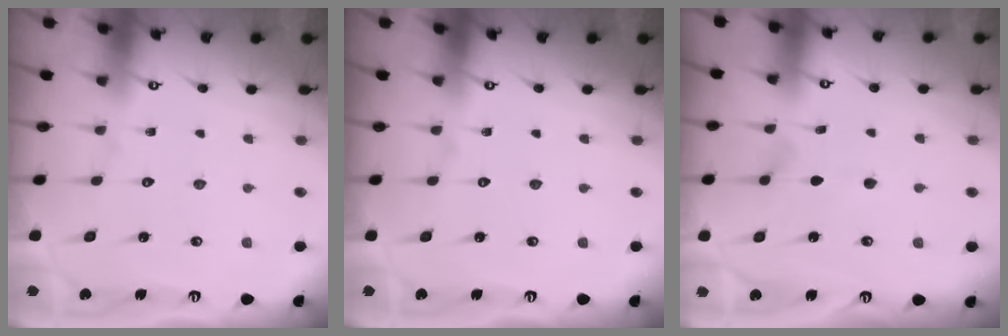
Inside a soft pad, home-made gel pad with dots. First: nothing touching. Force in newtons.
{"total": 0.0}
{"total": 3.4, "press": 3.0, "slide": 1.5}